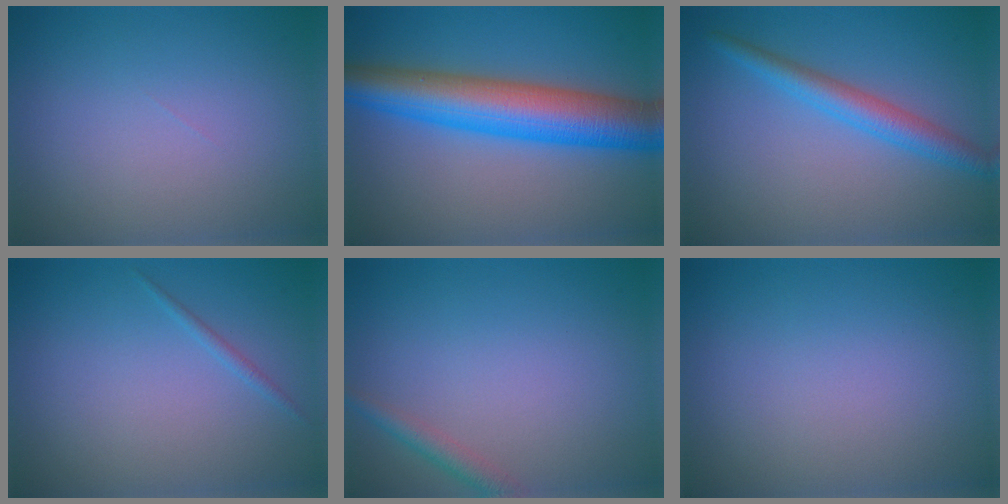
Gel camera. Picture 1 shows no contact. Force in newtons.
{"total": 9.6, "press": 9.6, "slide": 0.1}
{"total": 3.1, "press": 3.1, "slide": 0.1}
{"total": 0.7, "press": 0.7, "slide": 0.1}
{"total": 1.8, "press": 1.8, "slide": 0.1}
{"total": 0.0}